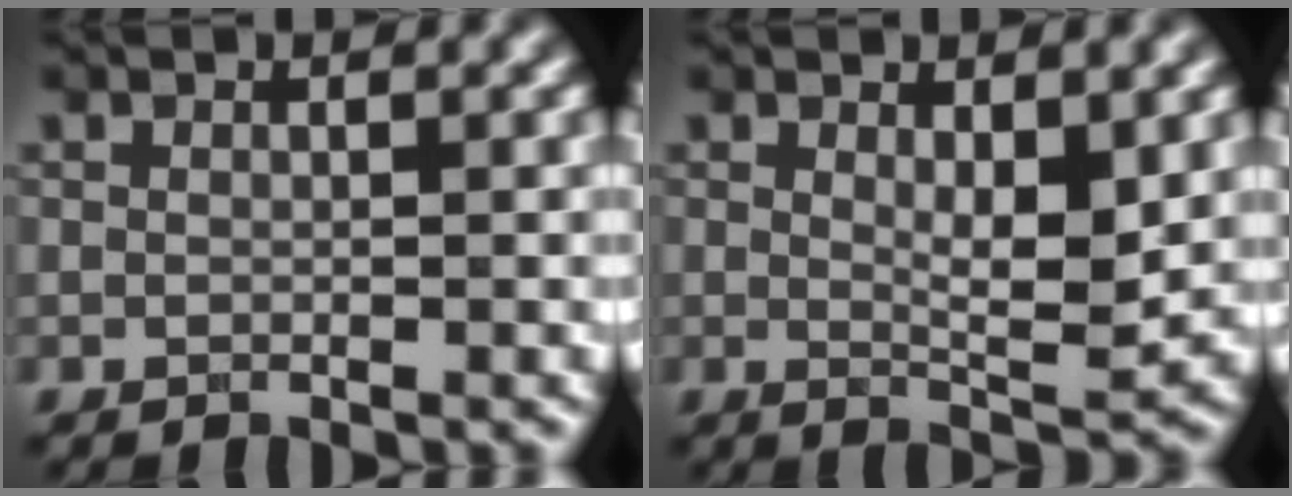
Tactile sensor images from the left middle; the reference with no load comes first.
{"total": 3.5, "force": [0.8, 0.9, 3.3], "torque": [-0.053, -0.010, 0.017]}